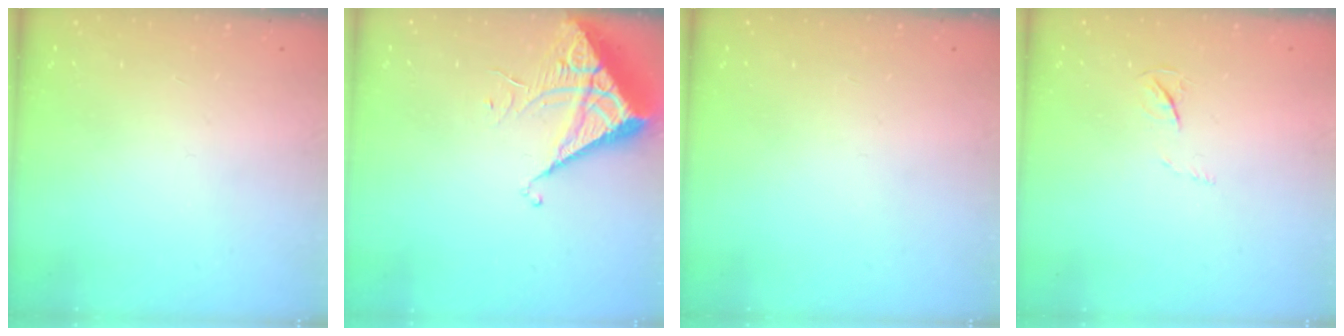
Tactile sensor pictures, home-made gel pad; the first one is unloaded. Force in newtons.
{"total": 7.0, "press": 7.0, "slide": 0.3}
{"total": 0.0}
{"total": 3.1, "press": 3.1, "slide": 0.5}